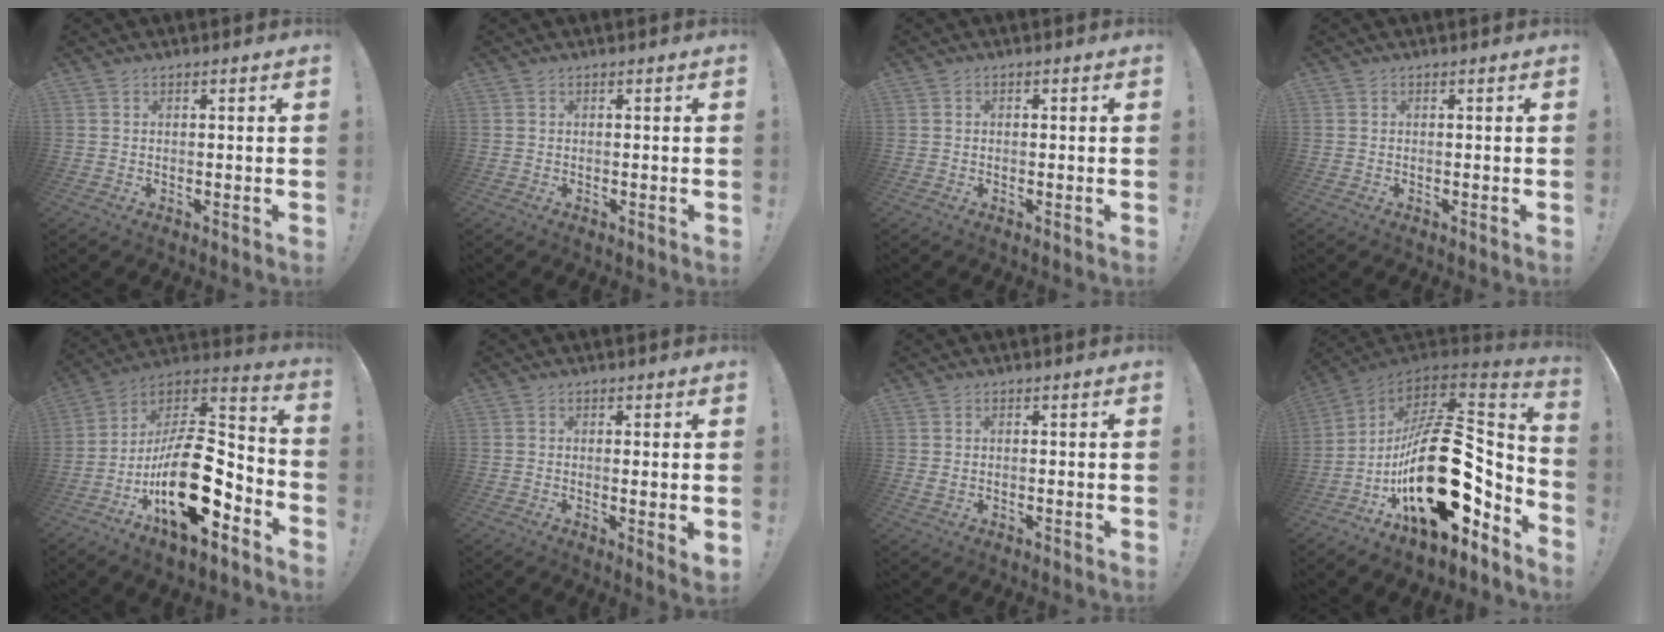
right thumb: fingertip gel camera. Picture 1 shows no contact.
{"total": 0.0}
{"total": 0.6, "force": [-0.3, 0.4, 0.3], "torque": [-0.012, 0.005, -0.004]}
{"total": 0.0}
{"total": 24.9, "force": [-7.6, 12.1, 20.4], "torque": [-0.350, 0.044, -0.113]}
{"total": 2.7, "force": [0.7, 0.0, 2.7], "torque": [-0.038, -0.008, 0.012]}
{"total": 0.9, "force": [0.4, 0.7, 0.4], "torque": [-0.007, 0.005, 0.006]}
{"total": 34.9, "force": [-4.7, 19.3, 28.7], "torque": [-0.492, 0.025, -0.049]}